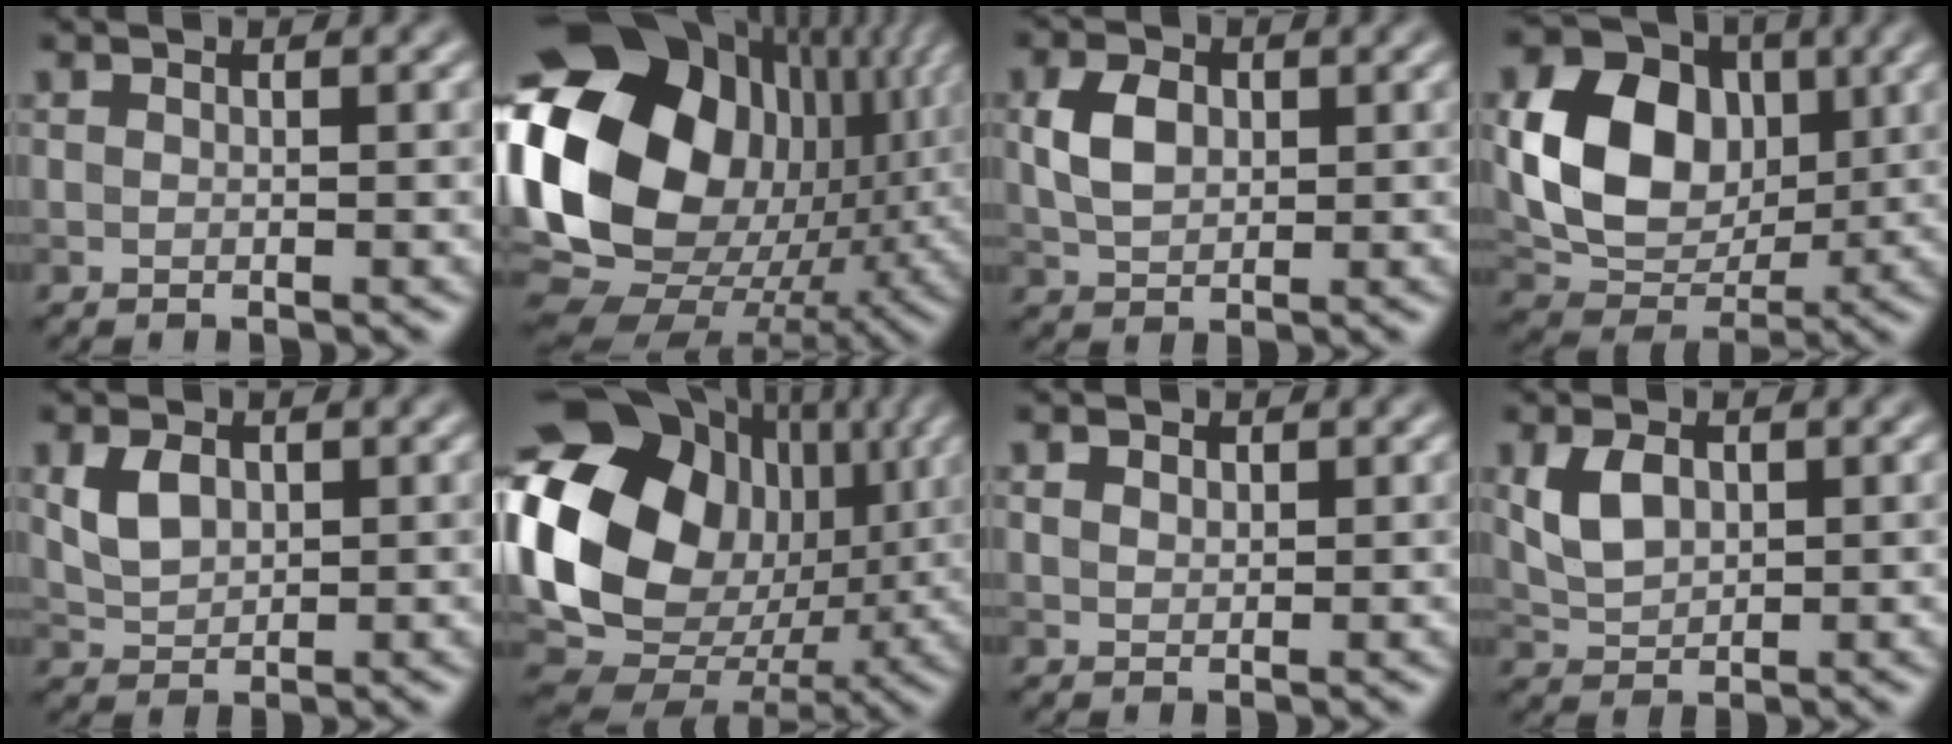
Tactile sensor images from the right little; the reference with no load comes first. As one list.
[{"total": 21.1, "force": [3.1, 16.0, 13.4], "torque": [-0.295, -0.009, 0.081]}, {"total": 3.6, "force": [0.6, 2.5, 2.5], "torque": [-0.056, 0.005, 0.010]}, {"total": 10.0, "force": [1.3, 7.6, 6.3], "torque": [-0.127, -0.003, 0.025]}, {"total": 2.8, "force": [0.8, 1.9, 1.9], "torque": [-0.042, 0.000, 0.018]}, {"total": 20.6, "force": [3.0, 16.9, 11.4], "torque": [-0.227, -0.008, 0.071]}, {"total": 1.7, "force": [1.1, 1.1, 0.7], "torque": [-0.015, 0.004, 0.011]}, {"total": 3.2, "force": [0.8, 2.2, 2.2], "torque": [-0.051, 0.002, 0.019]}]